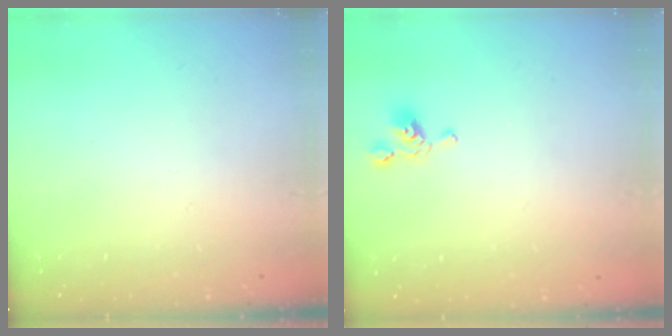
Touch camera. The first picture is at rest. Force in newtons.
{"total": 4.3, "press": 4.3, "slide": 0.6}